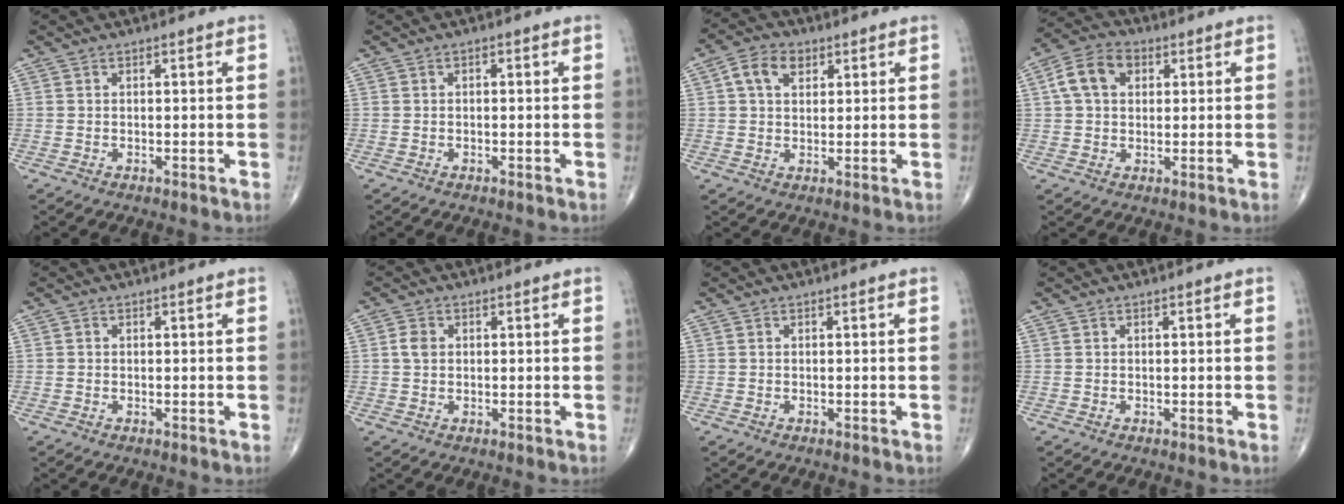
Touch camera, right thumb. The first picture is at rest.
{"total": 0.6, "force": [0.0, 0.4, 0.5], "torque": [-0.007, 0.002, -0.003]}
{"total": 6.2, "force": [2.3, 4.3, 3.9], "torque": [-0.054, 0.006, 0.035]}
{"total": 8.3, "force": [2.2, 5.9, 5.4], "torque": [-0.092, 0.016, 0.032]}
{"total": 0.0}
{"total": 2.3, "force": [0.4, 1.8, 1.5], "torque": [-0.026, 0.002, 0.006]}
{"total": 0.0}
{"total": 0.0}